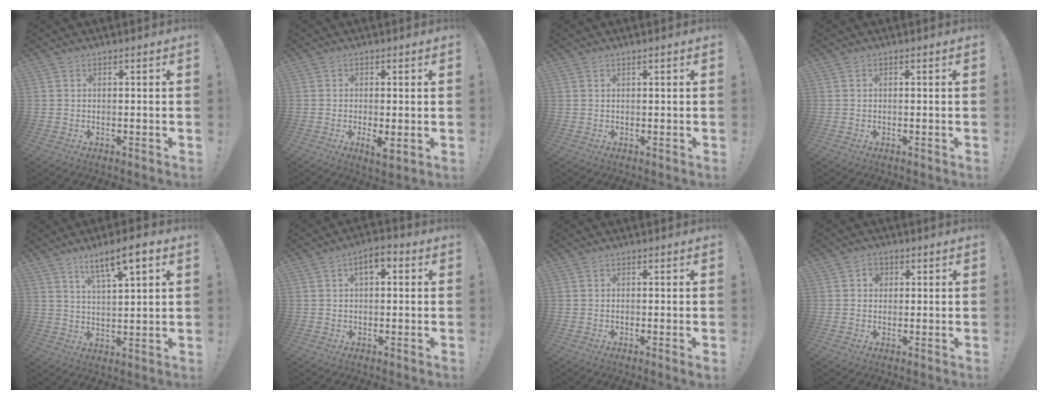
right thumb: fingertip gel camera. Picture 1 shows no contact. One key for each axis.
{"total": 3.9, "fx": -0.4, "fy": 1.4, "fz": 3.7, "tx": -0.051, "ty": -0.011, "tz": -0.004}
{"total": 0.6, "fx": 0.5, "fy": -0.1, "fz": 0.4, "tx": -0.001, "ty": -0.003, "tz": 0.007}
{"total": 0.0}
{"total": 9.2, "fx": 5.8, "fy": 1.8, "fz": 7.0, "tx": -0.110, "ty": -0.031, "tz": 0.096}
{"total": 4.5, "fx": 1.0, "fy": 2.5, "fz": 3.6, "tx": -0.048, "ty": 0.004, "tz": 0.013}
{"total": 1.3, "fx": -0.2, "fy": -0.5, "fz": 1.2, "tx": -0.021, "ty": -0.003, "tz": -0.004}
{"total": 3.2, "fx": 0.6, "fy": 2.8, "fz": 1.4, "tx": -0.016, "ty": 0.002, "tz": 0.009}